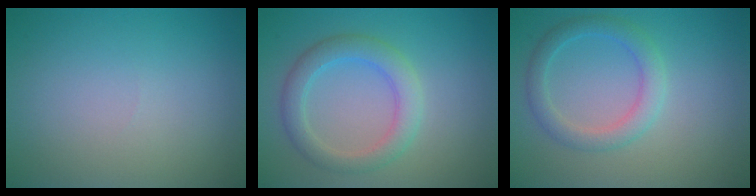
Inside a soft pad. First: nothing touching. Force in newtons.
{"total": 3.5, "press": 3.5, "slide": 0.2}
{"total": 2.8, "press": 2.8, "slide": 0.1}